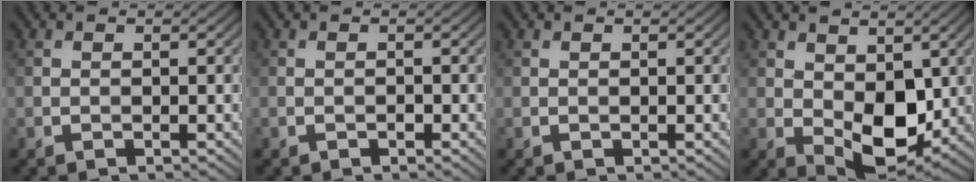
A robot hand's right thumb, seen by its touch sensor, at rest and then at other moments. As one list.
[{"total": 0.6, "force": [-0.3, 0.3, 0.3], "torque": [-0.003, 0.001, -0.006]}, {"total": 0.0}, {"total": 8.2, "force": [0.5, 5.0, 6.5], "torque": [-0.117, -0.015, 0.015]}]